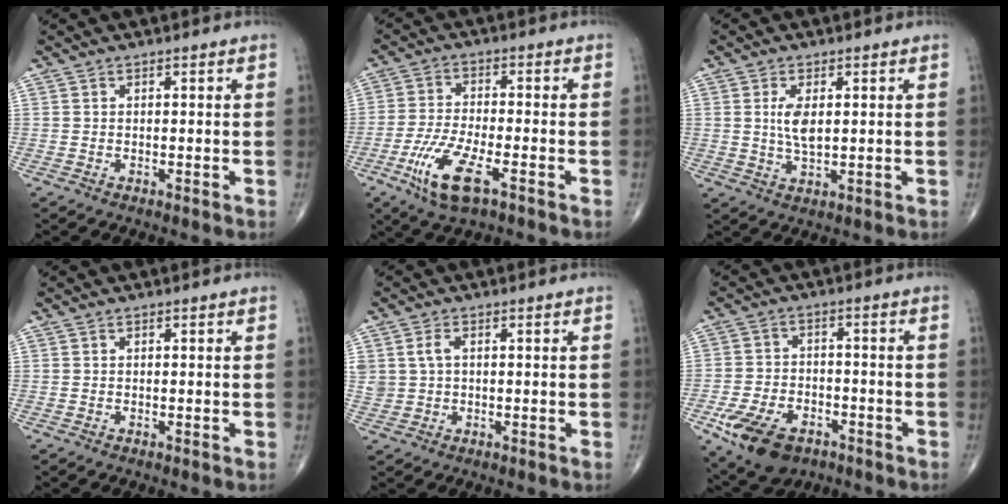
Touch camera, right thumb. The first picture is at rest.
{"total": 10.3, "force": [-5.0, 3.3, 8.4], "torque": [-0.181, 0.005, -0.090]}
{"total": 5.0, "force": [1.0, 2.3, 4.4], "torque": [-0.086, -0.010, 0.023]}
{"total": 0.0}
{"total": 4.1, "force": [1.0, 2.9, 2.8], "torque": [-0.063, 0.004, 0.023]}
{"total": 12.3, "force": [-6.3, 7.5, 7.4], "torque": [-0.130, 0.020, -0.104]}